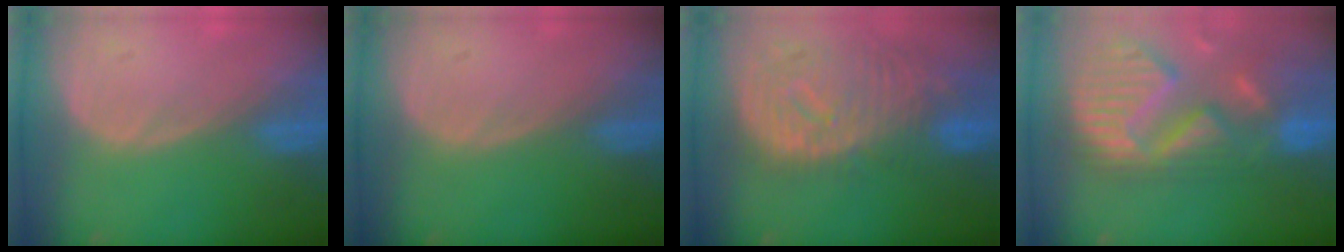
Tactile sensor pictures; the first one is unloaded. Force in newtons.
{"total": 0.0}
{"total": 12.0, "press": 10.4, "slide": 6.0}
{"total": 13.9, "press": 11.5, "slide": 7.7}